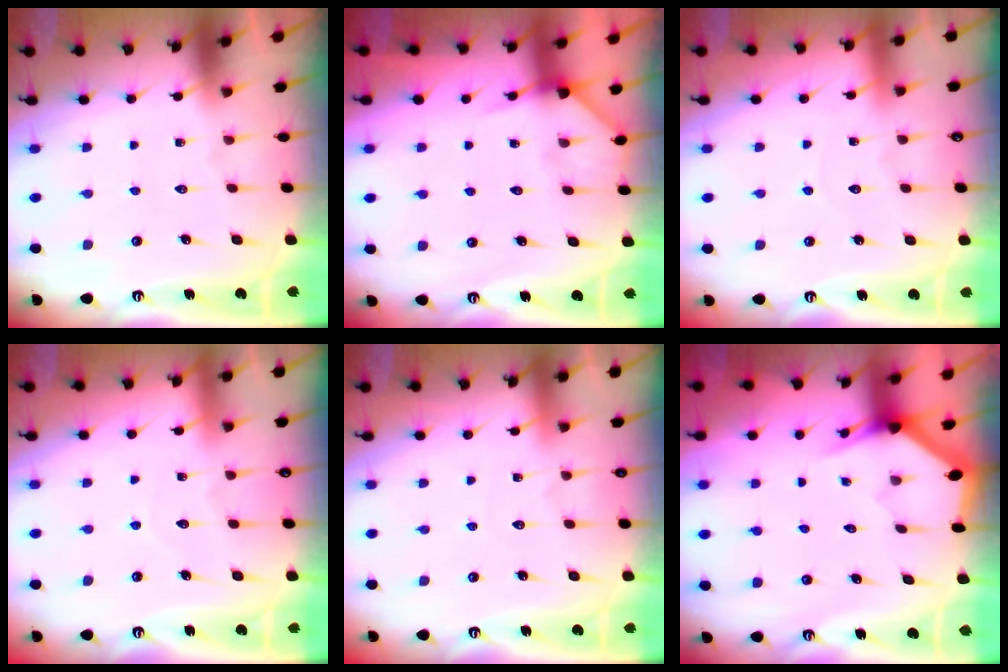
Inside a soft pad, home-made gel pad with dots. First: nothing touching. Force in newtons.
{"total": 4.1, "press": 4.0, "slide": 0.5}
{"total": 2.6, "press": 2.6, "slide": 0.2}
{"total": 4.3, "press": 4.3, "slide": 0.3}
{"total": 2.9, "press": 2.9, "slide": 0.3}
{"total": 3.1, "press": 3.1, "slide": 0.2}